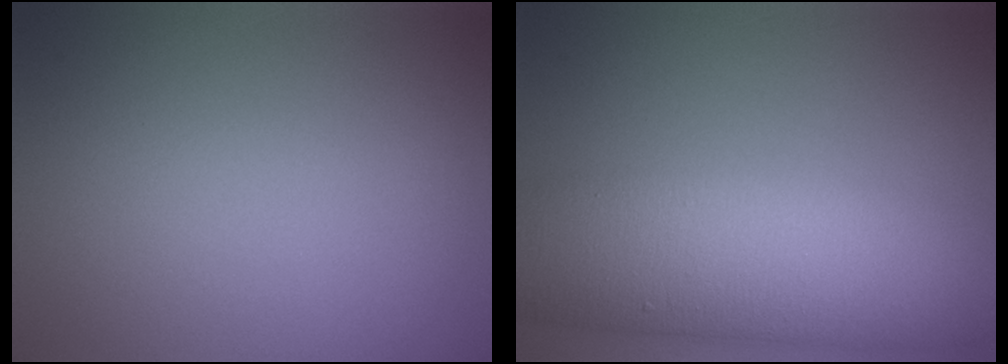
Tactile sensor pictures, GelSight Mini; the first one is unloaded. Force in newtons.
{"total": 13.1, "press": 13.1, "slide": 0.7}